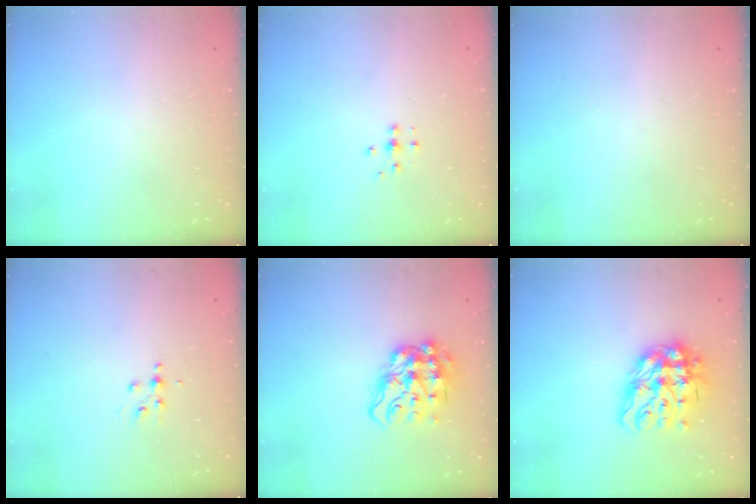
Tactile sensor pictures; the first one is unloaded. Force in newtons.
{"total": 3.8, "press": 3.7, "slide": 0.8}
{"total": 0.0}
{"total": 4.3, "press": 4.3, "slide": 0.5}
{"total": 13.7, "press": 13.7, "slide": 1.2}
{"total": 14.7, "press": 14.7, "slide": 1.2}